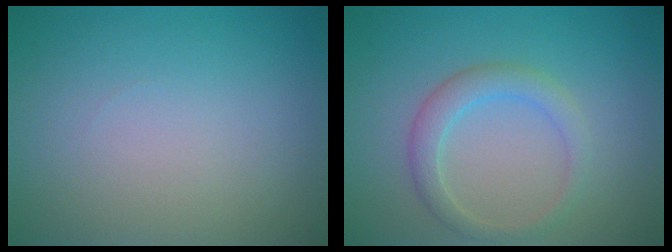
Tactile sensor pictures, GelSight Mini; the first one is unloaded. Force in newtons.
{"total": 2.6, "press": 2.5, "slide": 0.2}